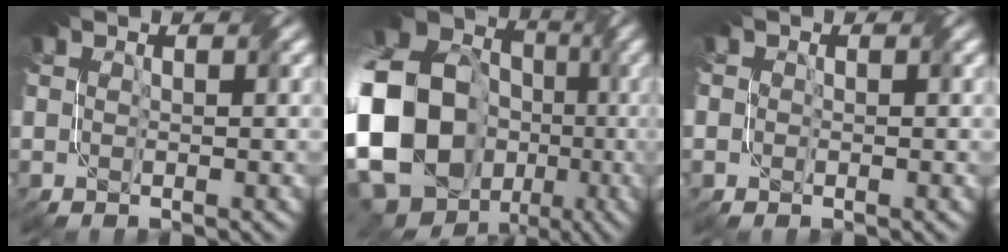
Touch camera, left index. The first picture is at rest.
{"total": 23.3, "force": [-2.3, 20.1, 11.5], "torque": [-0.261, -0.024, -0.096]}
{"total": 0.7, "force": [0.0, 0.6, -0.2], "torque": [0.007, 0.001, -0.002]}